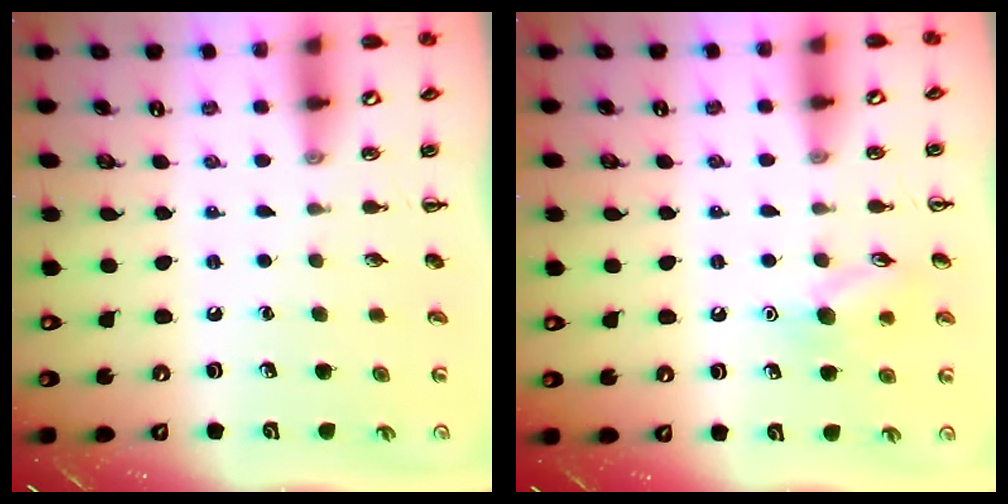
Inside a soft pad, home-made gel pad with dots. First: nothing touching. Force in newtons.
{"total": 9.2, "press": 9.1, "slide": 1.4}